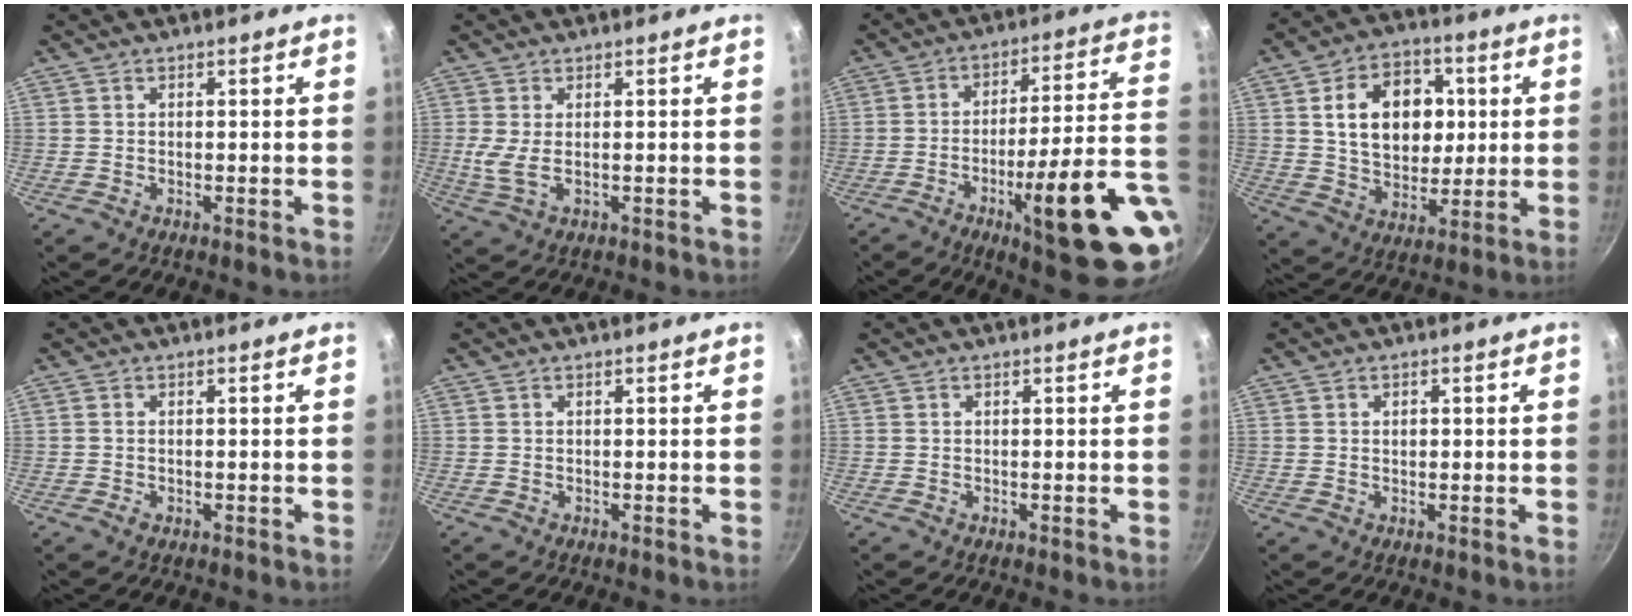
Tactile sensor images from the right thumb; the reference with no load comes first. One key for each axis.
{"total": 4.2, "fx": 0.1, "fy": 1.6, "fz": 3.8, "tx": -0.086, "ty": -0.006, "tz": 0.006}
{"total": 22.4, "fx": -6.5, "fy": 4.6, "fz": 21.0, "tx": -0.267, "ty": 0.020, "tz": -0.086}
{"total": 16.5, "fx": 3.2, "fy": 12.1, "fz": 10.8, "tx": -0.125, "ty": 0.004, "tz": 0.053}
{"total": 0.9, "fx": -0.3, "fy": 0.6, "fz": 0.6, "tx": -0.010, "ty": 0.000, "tz": -0.007}
{"total": 0.0}
{"total": 0.0}
{"total": 1.1, "fx": 0.2, "fy": 0.9, "fz": 0.7, "tx": -0.004, "ty": 0.003, "tz": 0.004}